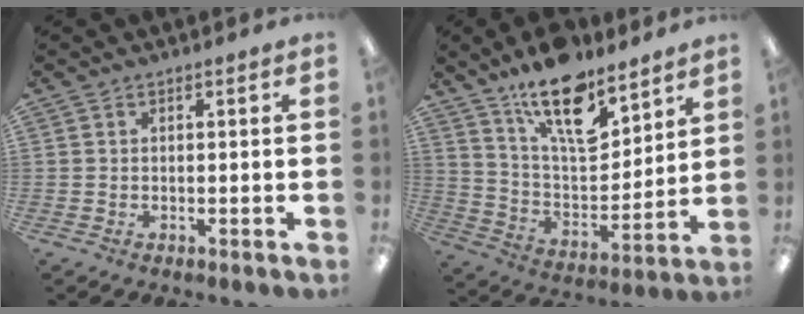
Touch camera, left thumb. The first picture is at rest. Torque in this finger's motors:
{"motor_torque": [1.55, 0.79, 1.76, -1.01, 0.15]}